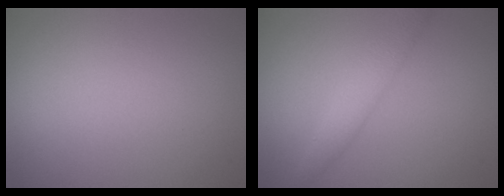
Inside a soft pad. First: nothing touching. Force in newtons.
{"total": 2.9, "press": 2.9, "slide": 0.1}